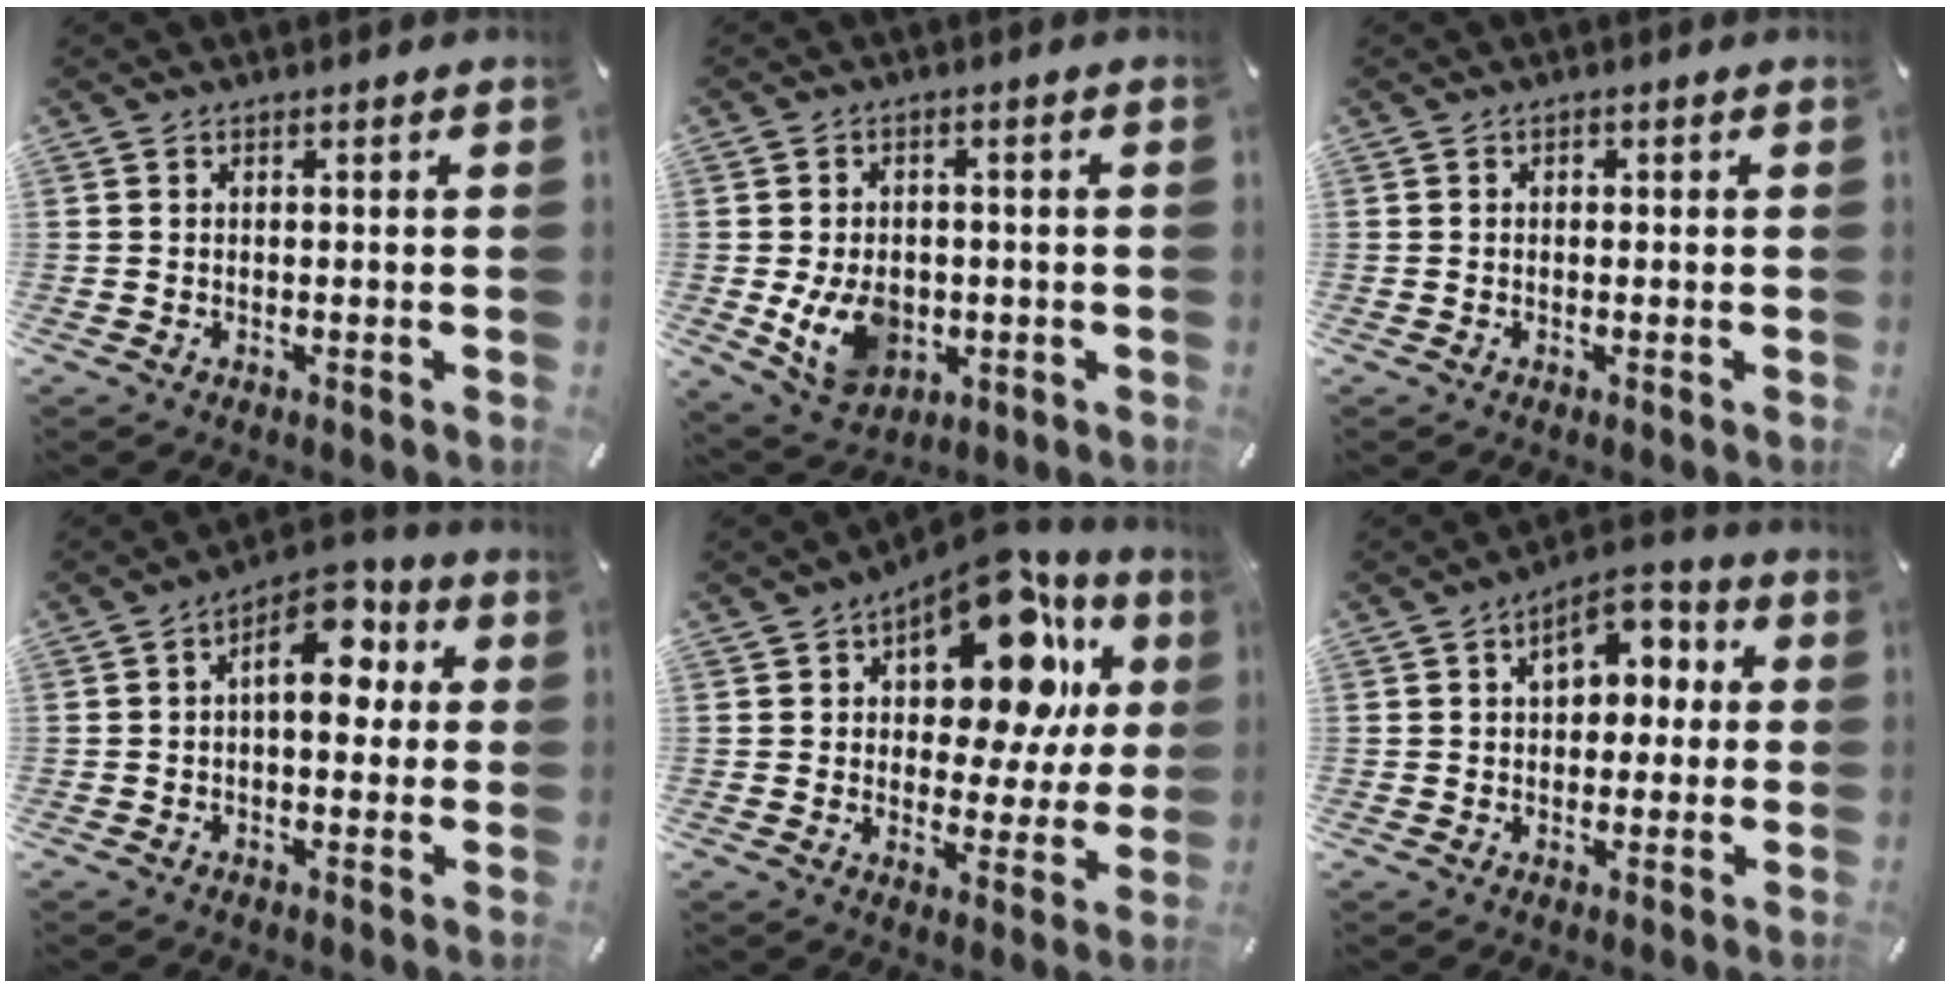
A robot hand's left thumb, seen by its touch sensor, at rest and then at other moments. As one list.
[{"total": 9.5, "force": [-1.6, 7.4, 5.8], "torque": [-0.106, 0.003, -0.025]}, {"total": 0.7, "force": [-0.1, 0.6, 0.4], "torque": [-0.008, 0.003, -0.002]}, {"total": 10.9, "force": [2.5, 6.1, 8.7], "torque": [-0.107, -0.013, 0.039]}, {"total": 18.5, "force": [9.9, 9.7, 12.2], "torque": [-0.177, -0.064, 0.167]}, {"total": 8.4, "force": [2.4, 5.9, 5.4], "torque": [-0.068, 0.000, 0.034]}]